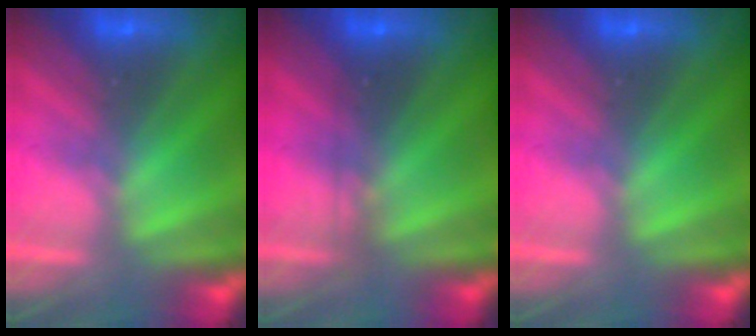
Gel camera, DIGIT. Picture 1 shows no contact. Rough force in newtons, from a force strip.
{"total": 2.3}
{"total": 0.0}